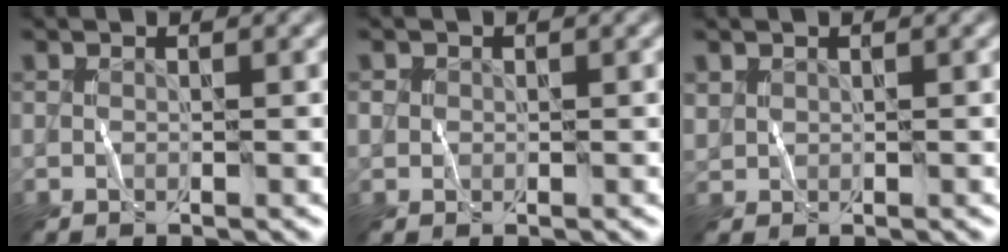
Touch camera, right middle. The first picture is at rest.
{"total": 0.7, "force": [0.2, 0.7, -0.1], "torque": [0.007, 0.001, -0.003]}
{"total": 0.9, "force": [0.6, 0.5, -0.2], "torque": [0.002, 0.003, 0.010]}